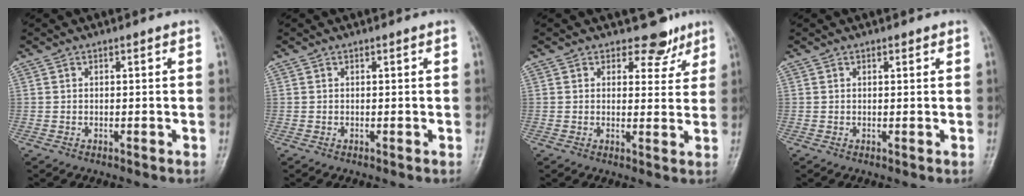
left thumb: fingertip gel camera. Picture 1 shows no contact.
{"total": 0.0}
{"total": 4.9, "force": [3.7, 3.0, 0.9], "torque": [0.018, -0.025, 0.043]}
{"total": 0.7, "force": [0.5, 0.4, 0.4], "torque": [-0.002, -0.002, 0.004]}